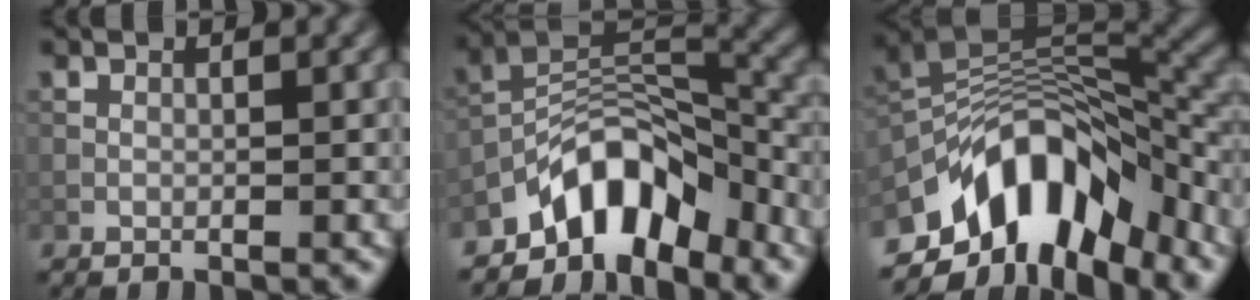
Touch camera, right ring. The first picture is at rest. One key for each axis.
{"total": 7.8, "fx": -5.7, "fy": 3.6, "fz": 4.0, "tx": -0.044, "ty": 0.006, "tz": -0.112}
{"total": 11.9, "fx": -6.6, "fy": 6.1, "fz": 7.7, "tx": -0.122, "ty": 0.019, "tz": -0.129}